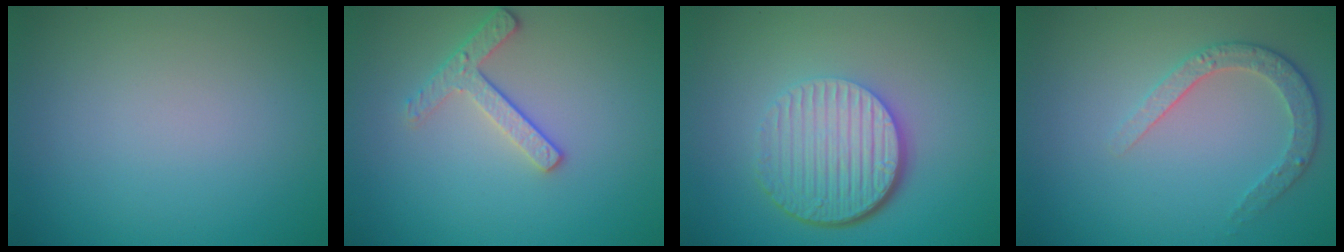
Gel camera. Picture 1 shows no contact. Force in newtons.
{"total": 2.4, "press": 2.3, "slide": 0.9}
{"total": 6.7, "press": 4.5, "slide": 5.0}
{"total": 2.6, "press": 2.5, "slide": 0.8}